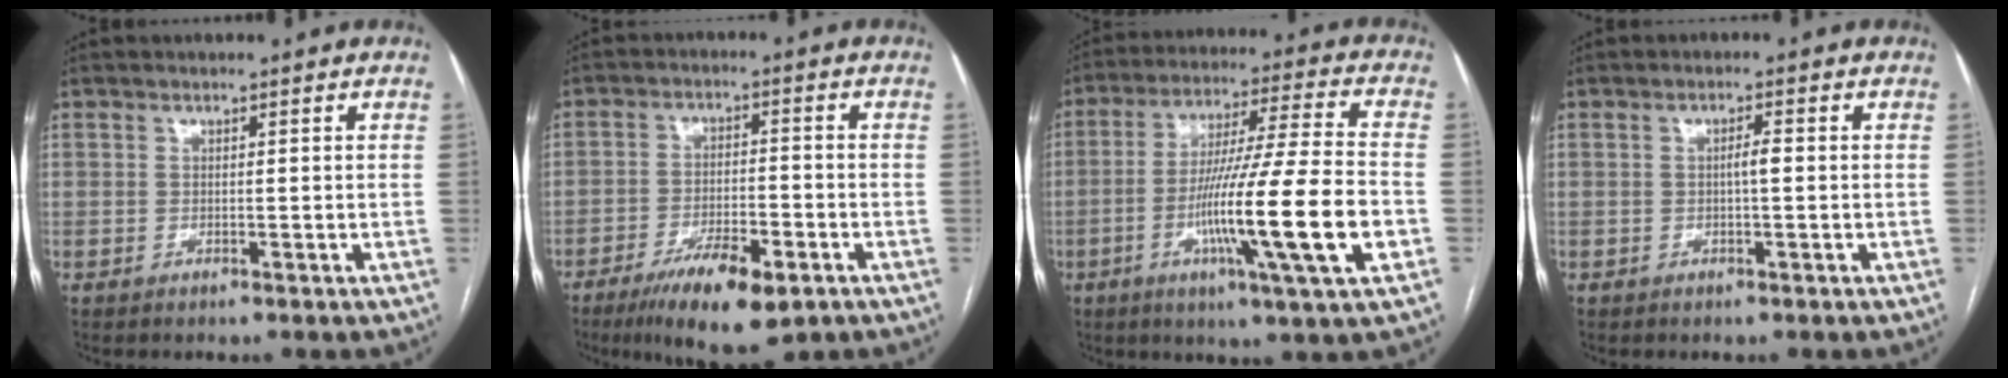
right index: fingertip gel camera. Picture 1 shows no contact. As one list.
[{"total": 11.1, "force": [-6.5, 2.4, 8.6], "torque": [-0.150, -0.020, -0.103]}, {"total": 18.6, "force": [-5.2, -0.6, 17.8], "torque": [-0.309, -0.015, -0.093]}, {"total": 1.7, "force": [-0.1, 0.2, 1.7], "torque": [-0.027, 0.003, -0.002]}]